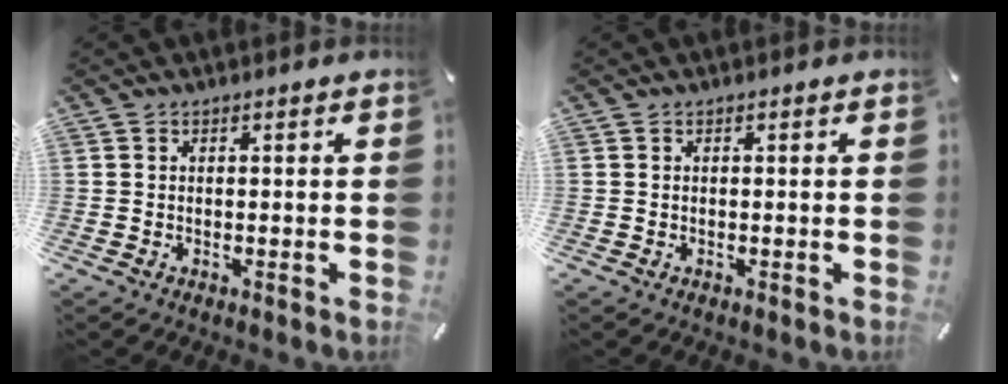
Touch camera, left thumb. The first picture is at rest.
{"total": 0.0}